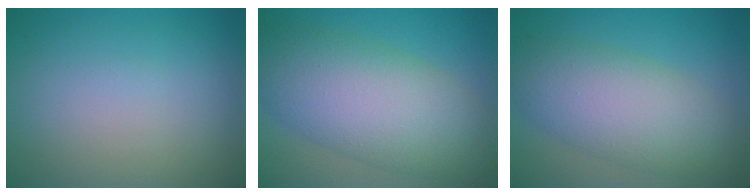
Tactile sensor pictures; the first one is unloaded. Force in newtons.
{"total": 10.0, "press": 10.0, "slide": 0.1}
{"total": 7.5, "press": 7.5, "slide": 0.3}